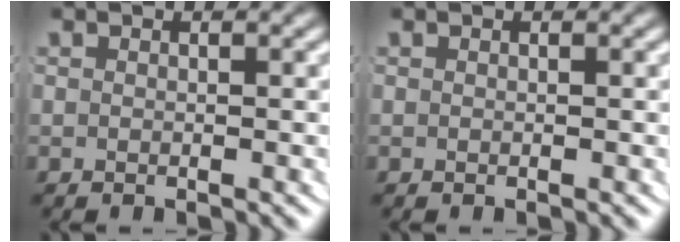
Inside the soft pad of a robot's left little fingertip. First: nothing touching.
{"total": 0.0}